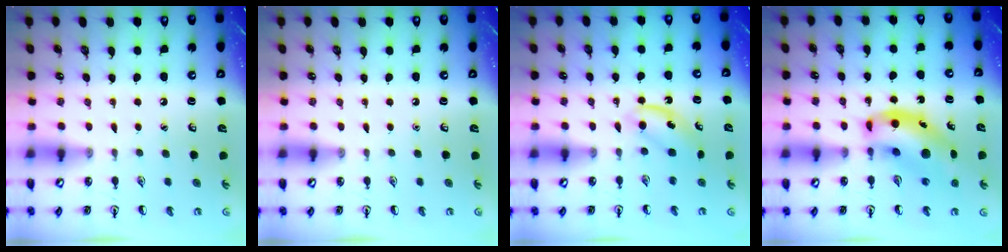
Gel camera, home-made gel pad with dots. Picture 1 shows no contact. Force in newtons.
{"total": 0.0}
{"total": 5.0, "press": 4.9, "slide": 1.1}
{"total": 13.6, "press": 13.2, "slide": 3.6}